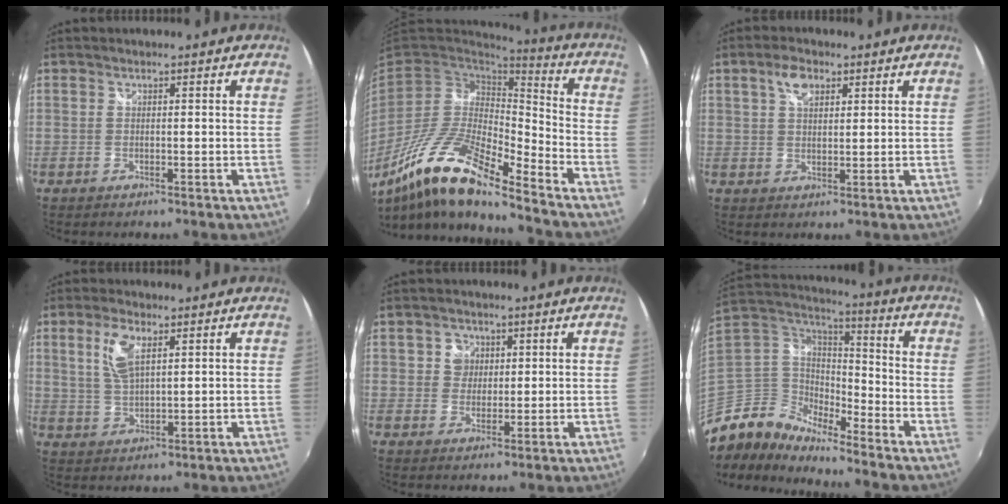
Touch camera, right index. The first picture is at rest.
{"total": 18.0, "force": [-11.6, 3.8, 13.2], "torque": [-0.251, -0.024, -0.234]}
{"total": 4.5, "force": [2.3, 2.5, 3.0], "torque": [-0.054, 0.010, 0.041]}
{"total": 6.7, "force": [3.1, 2.7, 5.3], "torque": [-0.108, 0.009, 0.064]}
{"total": 3.8, "force": [1.5, 3.4, 0.7], "torque": [-0.005, 0.015, 0.027]}
{"total": 7.8, "force": [-5.9, 4.8, 1.7], "torque": [-0.055, 0.039, -0.142]}